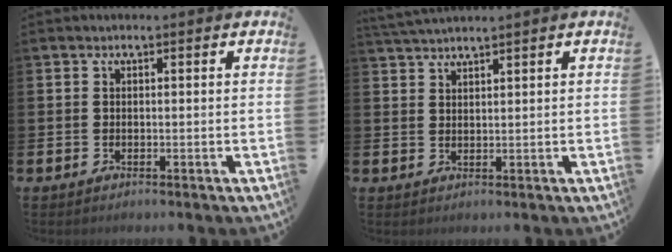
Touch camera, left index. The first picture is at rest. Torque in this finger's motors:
{"motor_torque": [-0.16, -0.17, 0.34, 0.08]}